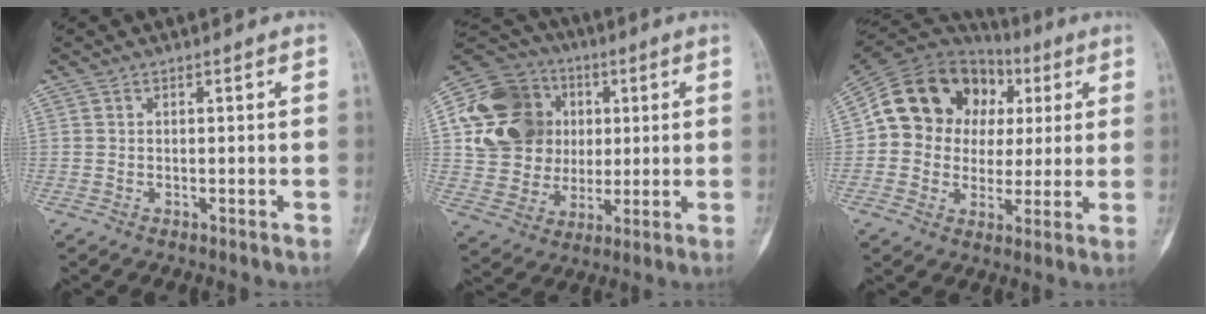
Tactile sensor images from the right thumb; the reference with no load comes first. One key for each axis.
{"total": 19.9, "fx": 3.8, "fy": 17.2, "fz": 9.3, "tx": -0.145, "ty": 0.022, "tz": 0.080}
{"total": 18.4, "fx": 3.8, "fy": 15.5, "fz": 9.2, "tx": -0.126, "ty": 0.038, "tz": 0.071}